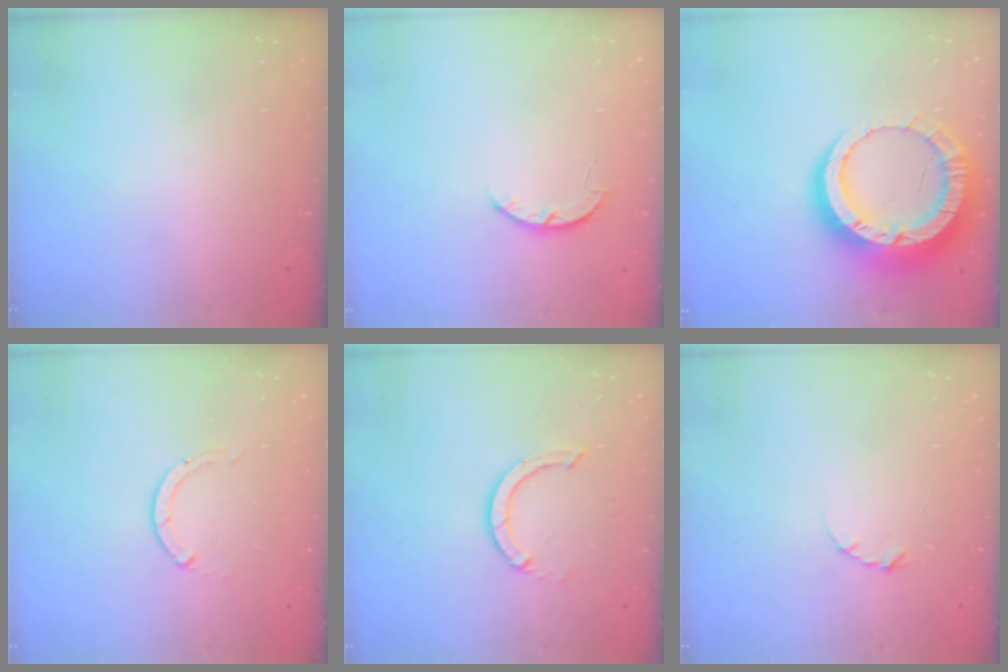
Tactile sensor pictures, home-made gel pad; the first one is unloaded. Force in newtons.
{"total": 3.9, "press": 3.9, "slide": 0.4}
{"total": 18.8, "press": 18.7, "slide": 1.8}
{"total": 0.0}
{"total": 3.7, "press": 3.7, "slide": 0.3}
{"total": 2.3, "press": 2.3, "slide": 0.4}